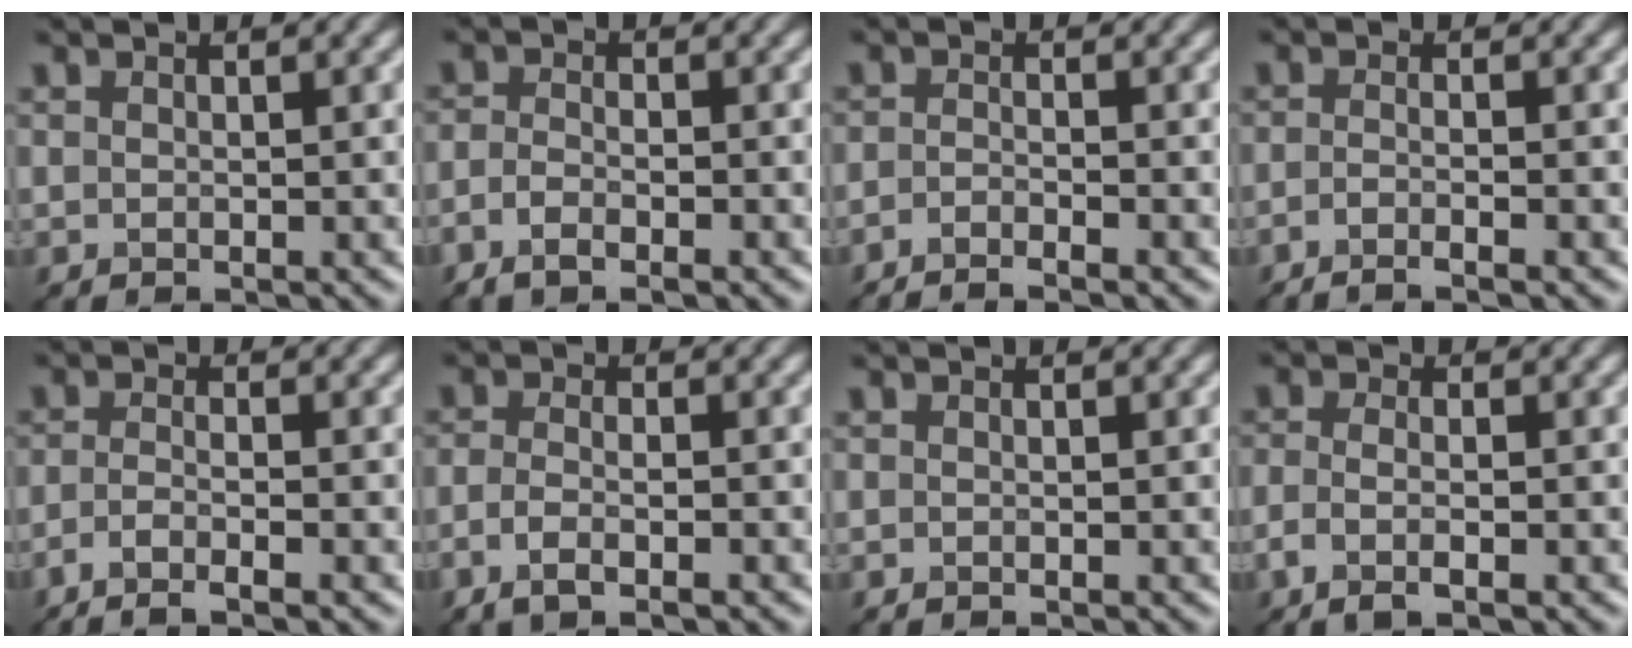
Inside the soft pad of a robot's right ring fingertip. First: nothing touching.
{"total": 2.6, "force": [-1.5, 1.0, 1.8], "torque": [-0.038, -0.002, -0.034]}
{"total": 2.3, "force": [-1.7, 0.3, 1.5], "torque": [-0.028, -0.004, -0.040]}
{"total": 2.4, "force": [-1.4, 0.6, 1.9], "torque": [-0.026, -0.004, -0.030]}
{"total": 3.0, "force": [-1.8, 0.7, 2.3], "torque": [-0.042, -0.004, -0.042]}
{"total": 3.0, "force": [-1.5, 1.1, 2.4], "torque": [-0.051, -0.004, -0.032]}
{"total": 0.0}
{"total": 2.8, "force": [-1.1, 1.1, 2.3], "torque": [-0.044, -0.009, -0.018]}